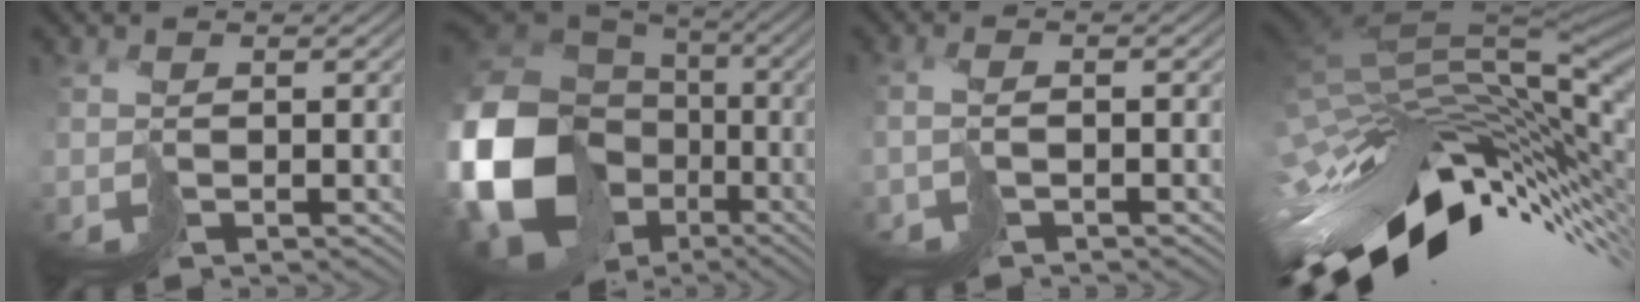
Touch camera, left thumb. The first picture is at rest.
{"total": 21.1, "force": [-4.9, 17.3, 11.0], "torque": [-0.319, -0.037, -0.081]}
{"total": 1.5, "force": [-0.9, 0.4, 1.1], "torque": [-0.017, 0.003, -0.027]}
{"total": 14.9, "force": [-3.7, 7.6, 12.3], "torque": [-0.221, -0.017, -0.054]}